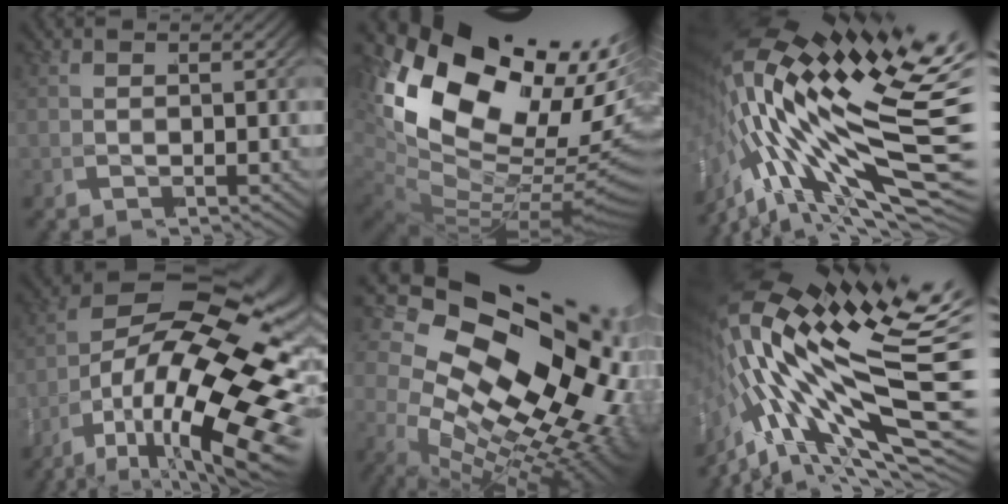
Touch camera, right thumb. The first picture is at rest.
{"total": 23.1, "force": [0.0, 15.9, 16.7], "torque": [-0.289, -0.053, 0.008]}
{"total": 14.1, "force": [-1.5, 6.9, 12.2], "torque": [-0.216, -0.036, -0.017]}
{"total": 19.8, "force": [-3.1, 11.4, 15.8], "torque": [-0.251, -0.052, -0.030]}
{"total": 21.3, "force": [-1.0, 13.8, 16.2], "torque": [-0.269, -0.062, 0.005]}
{"total": 13.5, "force": [-0.1, 6.1, 12.0], "torque": [-0.201, -0.017, -0.001]}